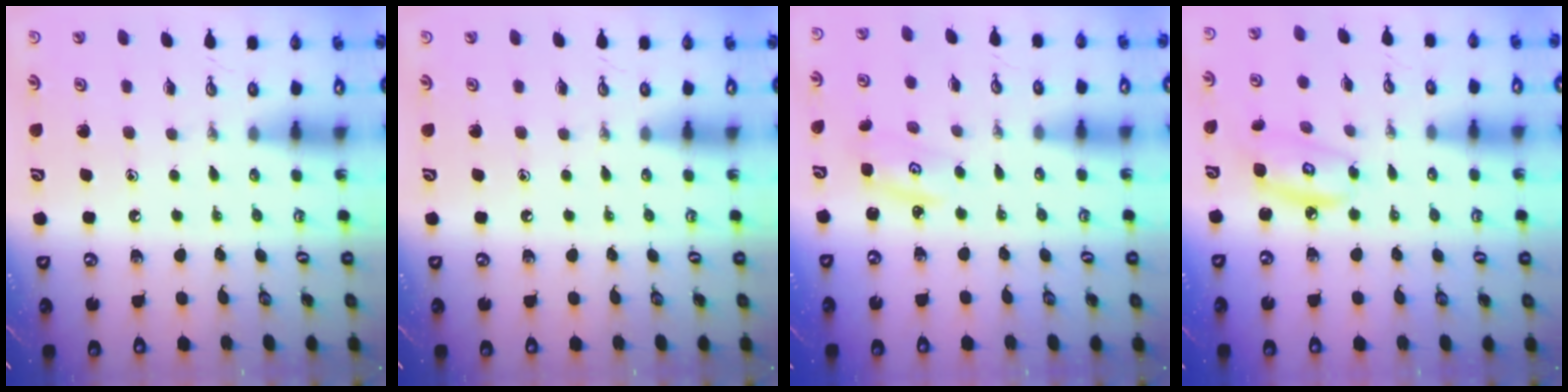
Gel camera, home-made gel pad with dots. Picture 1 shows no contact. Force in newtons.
{"total": 0.0}
{"total": 2.7, "press": 2.7, "slide": 0.4}
{"total": 7.3, "press": 7.3, "slide": 0.5}